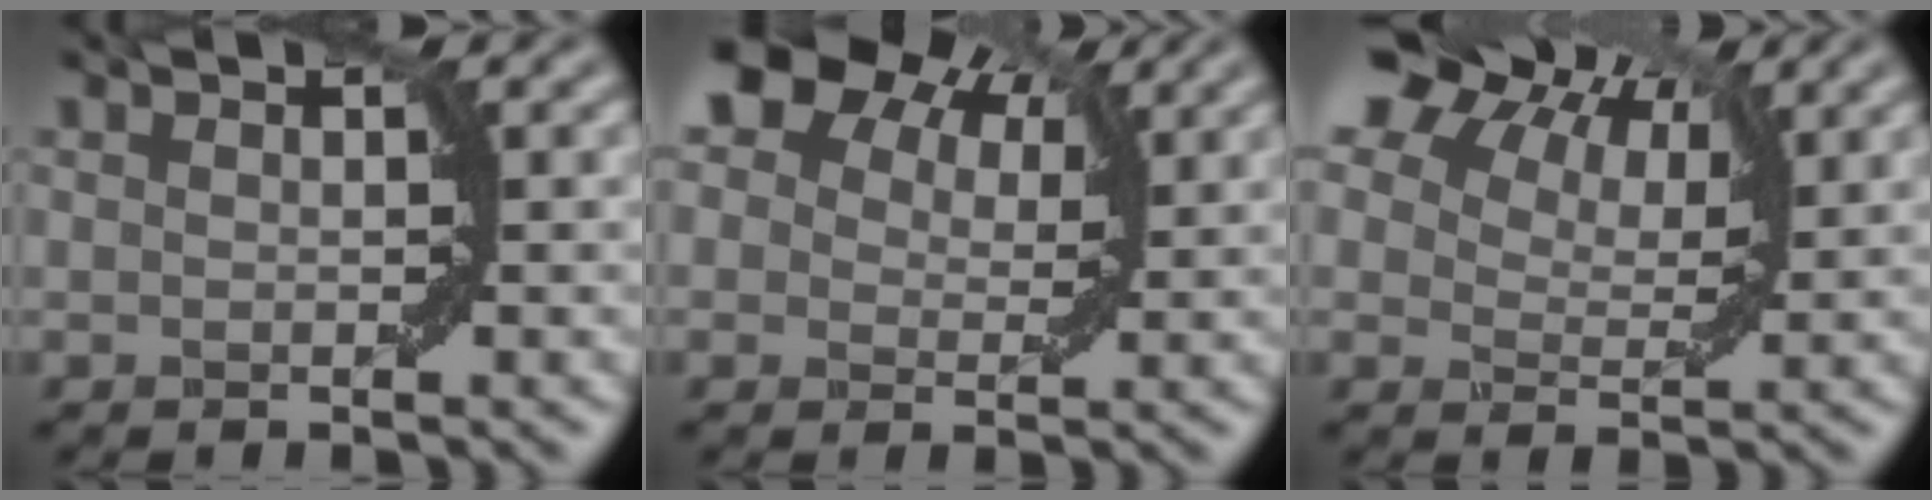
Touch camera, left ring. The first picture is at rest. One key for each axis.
{"total": 9.4, "fx": 5.4, "fy": 5.7, "fz": 5.2, "tx": -0.087, "ty": 0.028, "tz": 0.075}
{"total": 11.4, "fx": 6.7, "fy": 6.7, "fz": 6.3, "tx": -0.124, "ty": 0.039, "tz": 0.101}